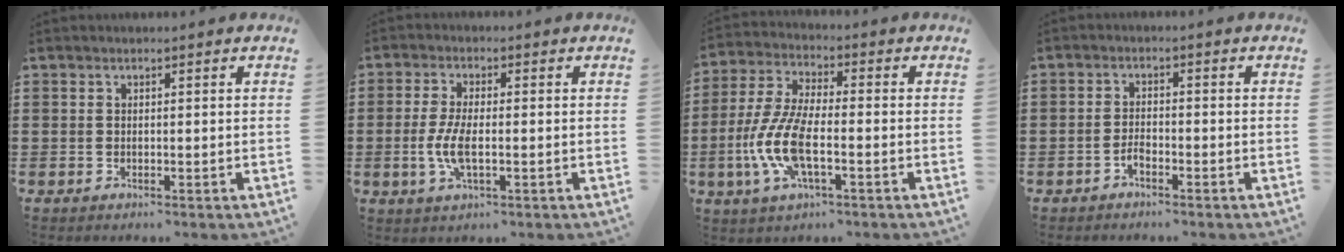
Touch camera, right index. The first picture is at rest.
{"total": 5.4, "force": [-1.0, 1.9, 4.9], "torque": [-0.119, -0.008, -0.027]}
{"total": 9.7, "force": [-2.9, 3.7, 8.4], "torque": [-0.202, -0.014, -0.059]}
{"total": 1.6, "force": [-1.3, 0.6, 0.6], "torque": [-0.015, 0.001, -0.026]}